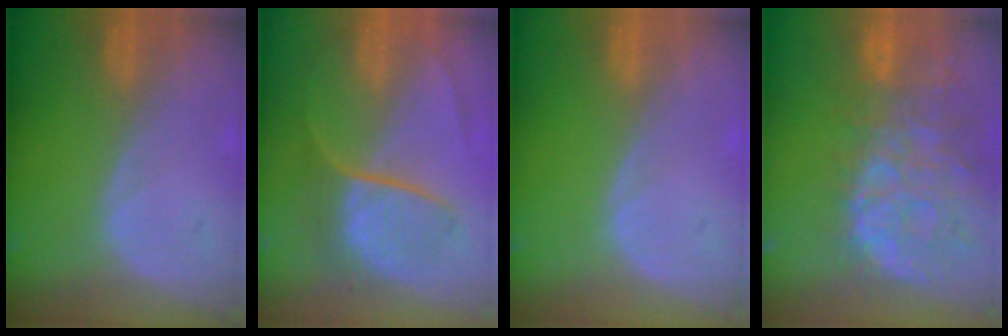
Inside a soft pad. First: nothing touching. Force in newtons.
{"total": 8.0, "press": 7.4, "slide": 2.9}
{"total": 0.0}
{"total": 13.7, "press": 11.0, "slide": 8.1}